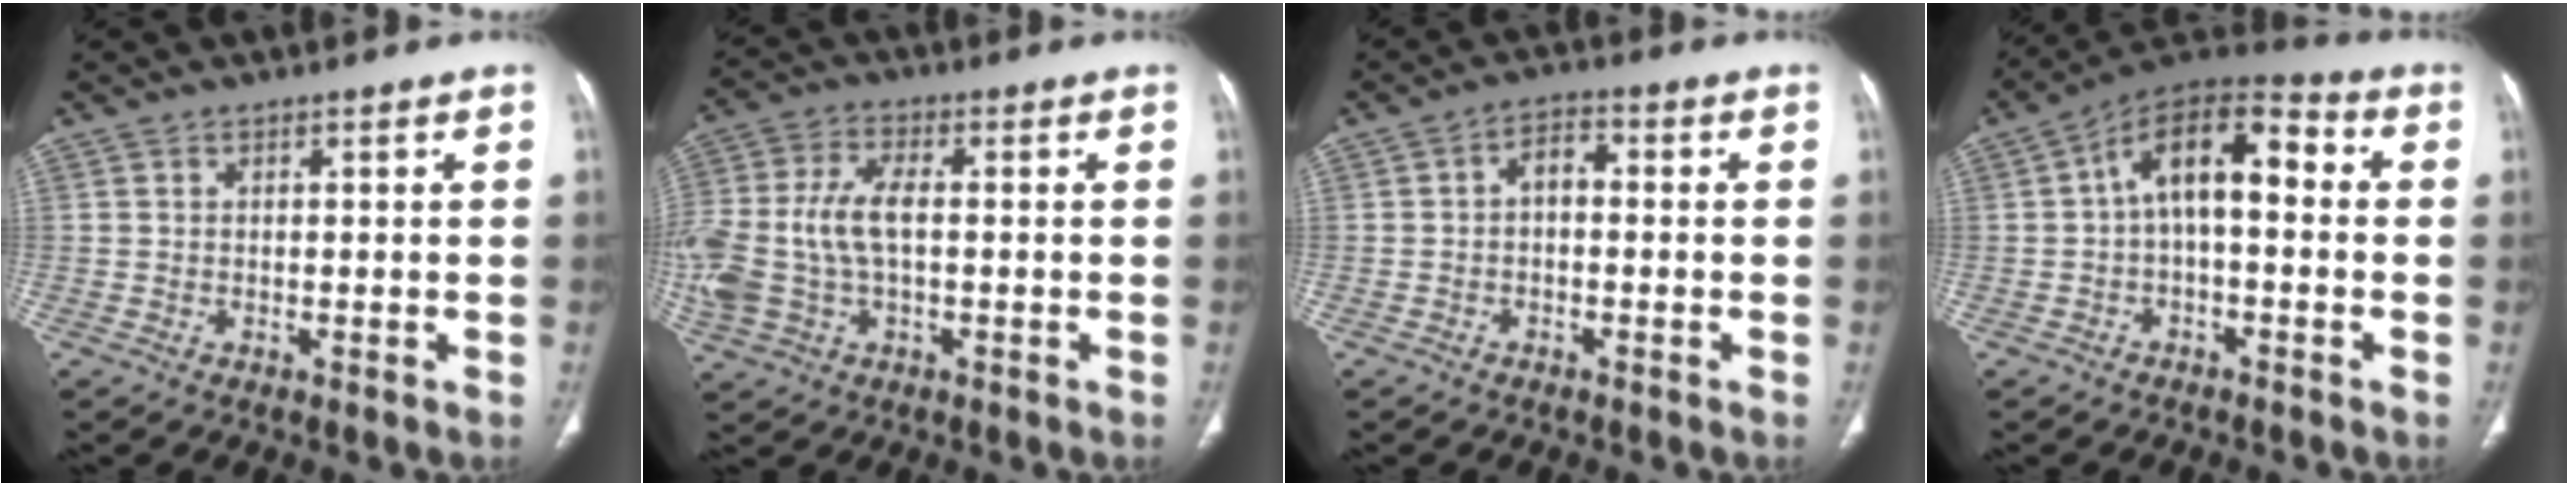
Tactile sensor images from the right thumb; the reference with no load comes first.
{"total": 15.1, "force": [-0.8, 9.0, 12.0], "torque": [-0.291, 0.016, -0.012]}
{"total": 3.8, "force": [-0.4, 2.3, 2.9], "torque": [-0.040, 0.017, -0.016]}
{"total": 12.7, "force": [0.7, 6.5, 10.9], "torque": [-0.157, 0.048, -0.003]}